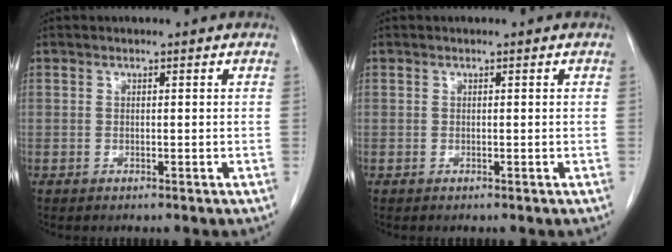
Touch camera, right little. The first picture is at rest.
{"total": 0.0}